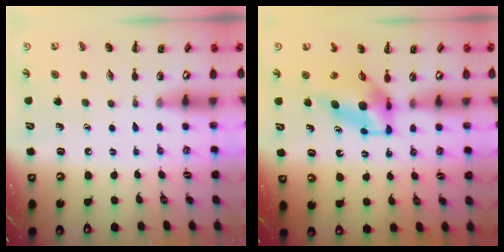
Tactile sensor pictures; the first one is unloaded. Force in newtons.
{"total": 5.4, "press": 5.3, "slide": 0.9}